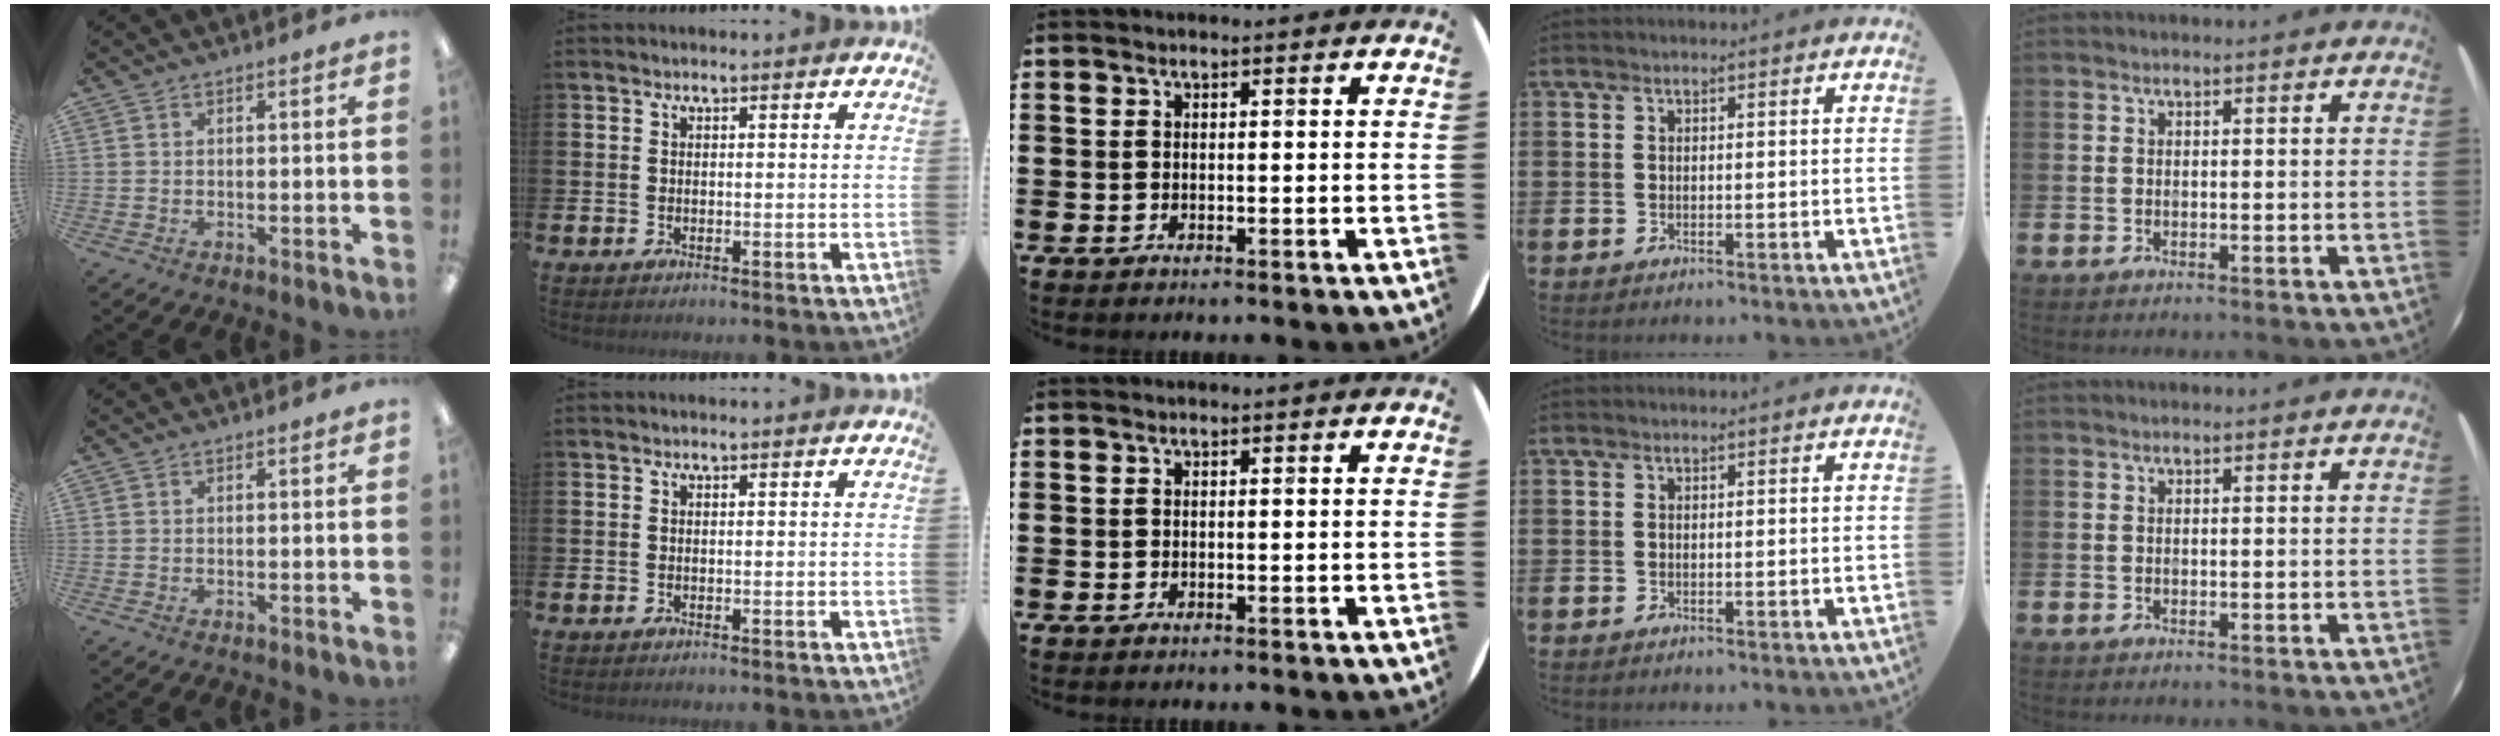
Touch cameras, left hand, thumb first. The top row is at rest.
{}